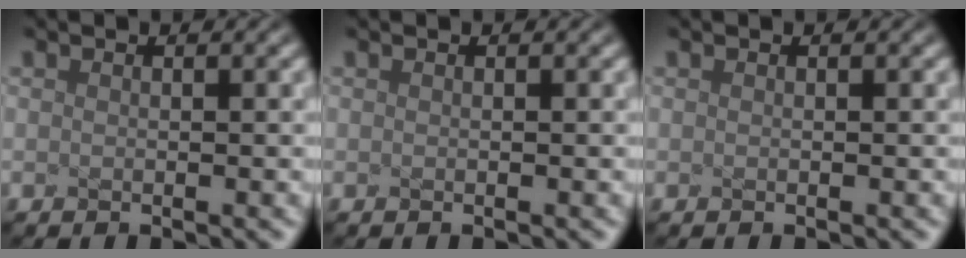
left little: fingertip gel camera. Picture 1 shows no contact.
{"total": 0.0}
{"total": 0.0}